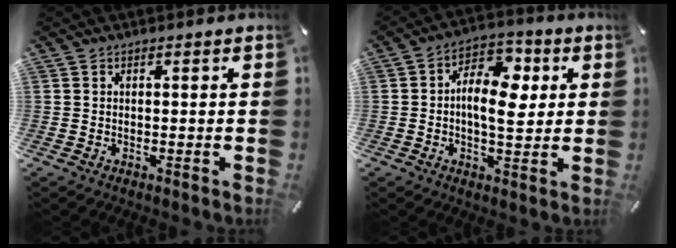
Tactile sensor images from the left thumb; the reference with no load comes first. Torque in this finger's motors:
{"motor_torque": [1.42, 1.57, 1.24, -0.29, 0.28]}